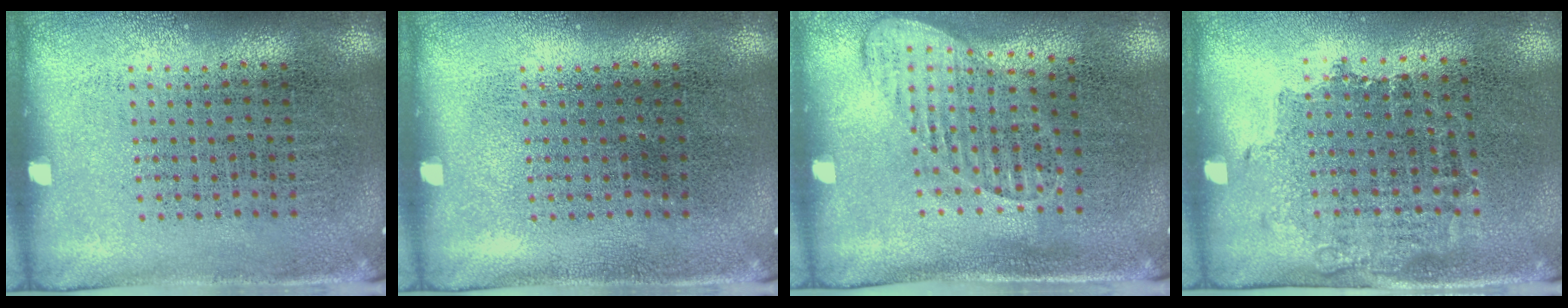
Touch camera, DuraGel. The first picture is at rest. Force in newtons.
{"total": 0.0}
{"total": 1.4, "press": 1.2, "slide": 0.9}
{"total": 1.0, "press": 0.9, "slide": 0.6}